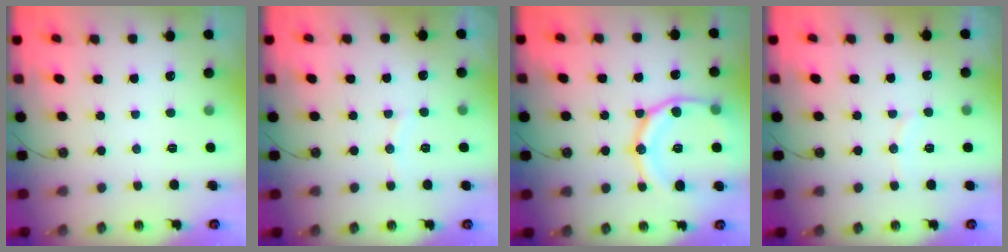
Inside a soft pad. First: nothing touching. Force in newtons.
{"total": 3.8, "press": 3.8, "slide": 0.5}
{"total": 17.8, "press": 17.7, "slide": 1.9}
{"total": 5.9, "press": 5.9, "slide": 0.7}